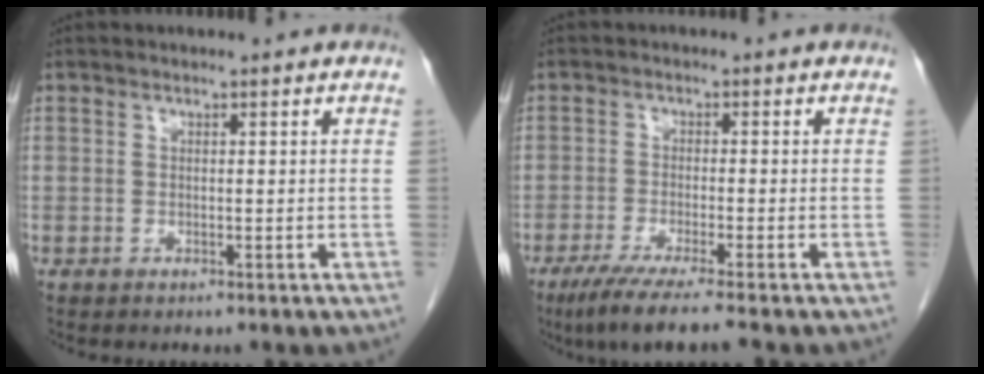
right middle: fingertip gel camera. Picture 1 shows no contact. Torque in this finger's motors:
{"motor_torque": [0.06, -0.03, 0.07, 0.07]}